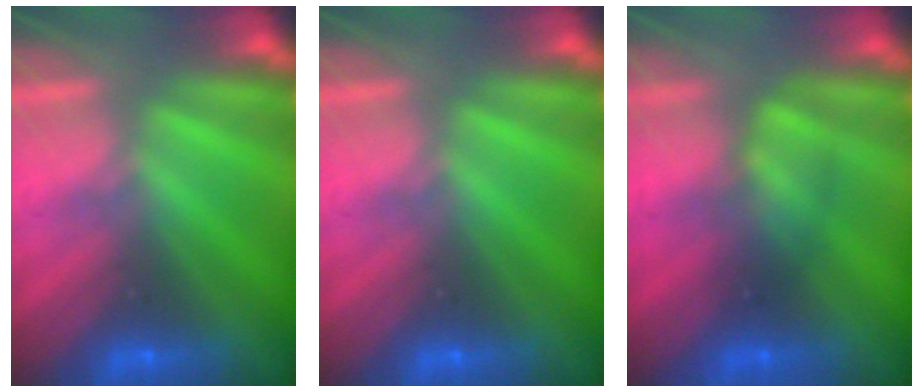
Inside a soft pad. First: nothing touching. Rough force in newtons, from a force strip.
{"total": 0.0}
{"total": 2.6}